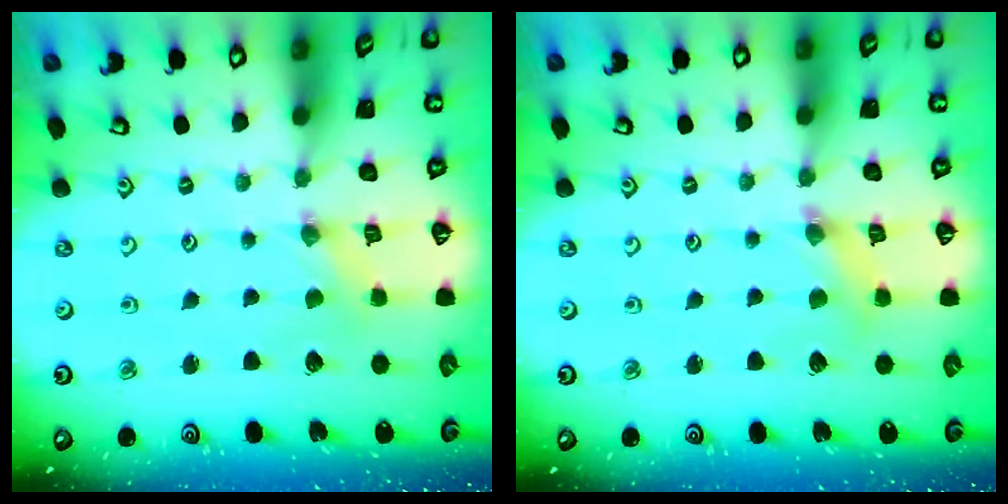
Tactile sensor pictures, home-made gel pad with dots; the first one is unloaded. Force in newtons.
{"total": 3.3, "press": 3.3, "slide": 0.4}